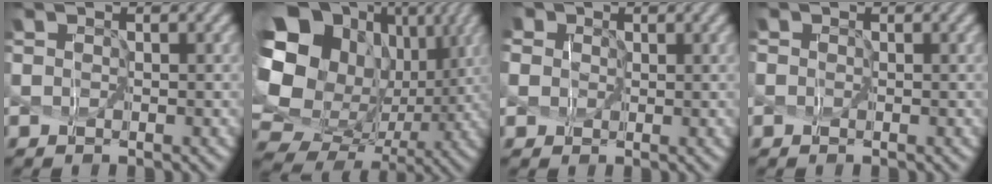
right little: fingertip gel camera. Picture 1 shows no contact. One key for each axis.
{"total": 19.5, "fx": 3.4, "fy": 16.3, "fz": 10.2, "tx": -0.236, "ty": 0.019, "tz": 0.068}
{"total": 9.4, "fx": 3.5, "fy": 7.7, "fz": 4.3, "tx": -0.113, "ty": 0.039, "tz": 0.032}
{"total": 1.1, "fx": 0.3, "fy": 0.9, "fz": 0.5, "tx": 0.000, "ty": 0.011, "tz": -0.011}